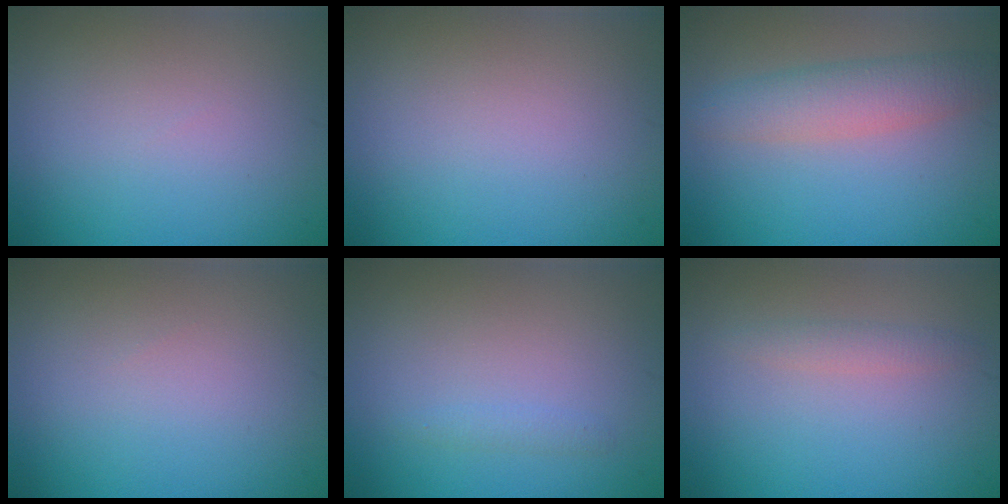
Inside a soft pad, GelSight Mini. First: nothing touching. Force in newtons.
{"total": 0.0}
{"total": 4.0, "press": 4.0, "slide": 0.1}
{"total": 0.0}
{"total": 0.8, "press": 0.8, "slide": 0.1}
{"total": 1.2, "press": 1.2, "slide": 0.1}